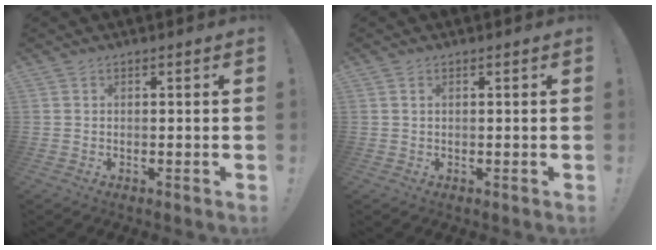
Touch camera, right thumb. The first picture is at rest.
{"total": 0.5, "force": [0.1, 0.1, 0.5], "torque": [-0.011, 0.002, 0.002]}